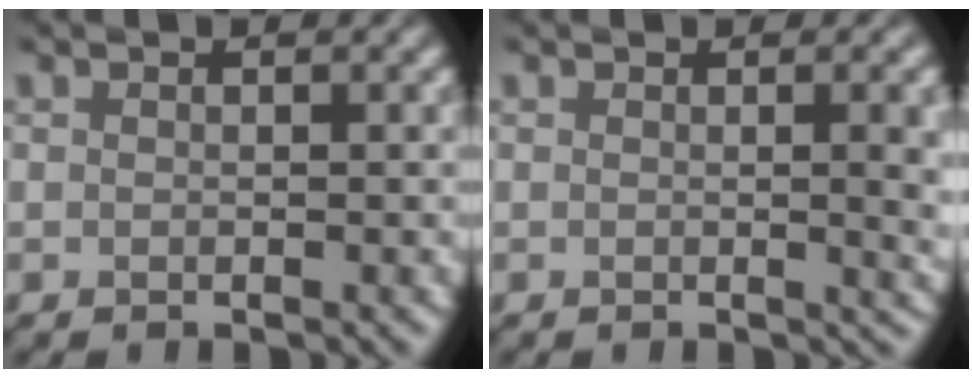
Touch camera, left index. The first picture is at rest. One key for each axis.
{"total": 4.1, "fx": 0.1, "fy": 1.3, "fz": 3.9, "tx": -0.037, "ty": 0.000, "tz": 0.002}